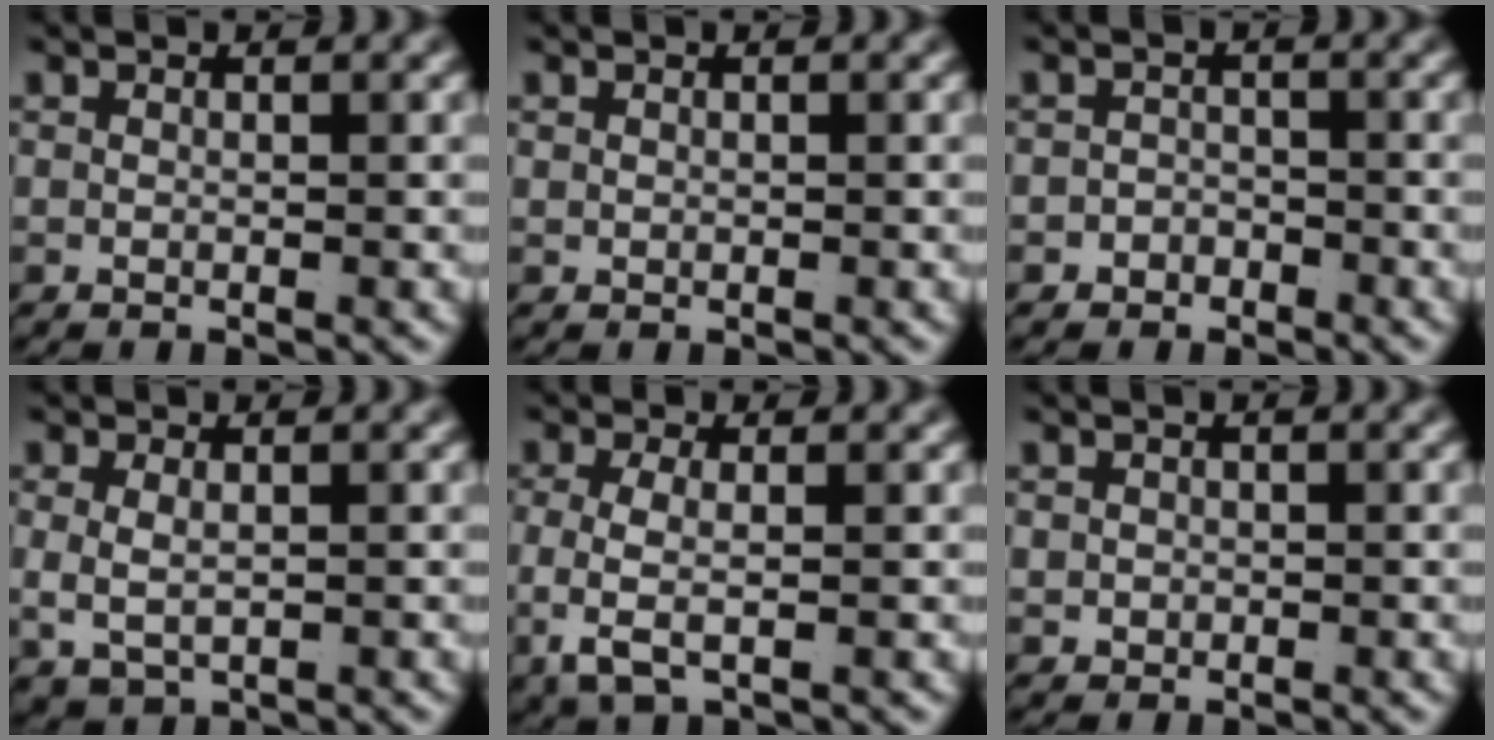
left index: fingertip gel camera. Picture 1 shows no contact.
{"total": 0.0}
{"total": 2.4, "force": [-1.9, 1.3, -0.3], "torque": [0.009, -0.012, -0.031]}
{"total": 2.6, "force": [0.1, 1.7, 2.0], "torque": [-0.048, -0.016, 0.021]}
{"total": 3.6, "force": [-0.5, 1.6, 3.2], "torque": [-0.086, -0.020, 0.006]}
{"total": 1.4, "force": [-0.2, 1.3, 0.5], "torque": [-0.020, -0.012, 0.005]}